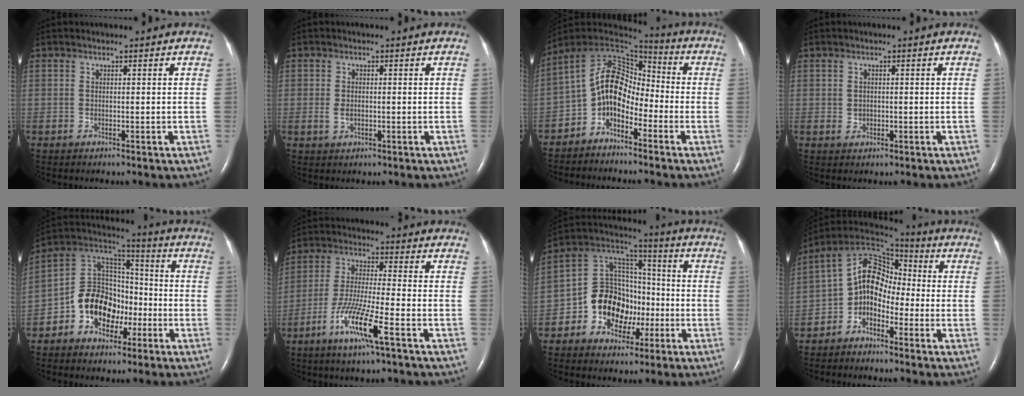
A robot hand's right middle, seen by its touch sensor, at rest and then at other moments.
{"total": 1.8, "force": [-0.2, 1.2, 1.4], "torque": [-0.030, -0.001, -0.002]}
{"total": 9.2, "force": [-3.6, 5.7, 6.3], "torque": [-0.109, 0.030, -0.069]}
{"total": 1.3, "force": [0.0, 1.1, 0.6], "torque": [-0.013, 0.000, 0.004]}
{"total": 11.4, "force": [-4.6, 8.3, 6.3], "torque": [-0.135, 0.040, -0.081]}
{"total": 9.7, "force": [-5.0, 0.1, 8.3], "torque": [-0.172, -0.015, -0.097]}
{"total": 12.2, "force": [-4.0, 9.1, 7.2], "torque": [-0.146, 0.041, -0.064]}
{"total": 8.6, "force": [-2.8, 6.0, 5.5], "torque": [-0.096, 0.033, -0.061]}